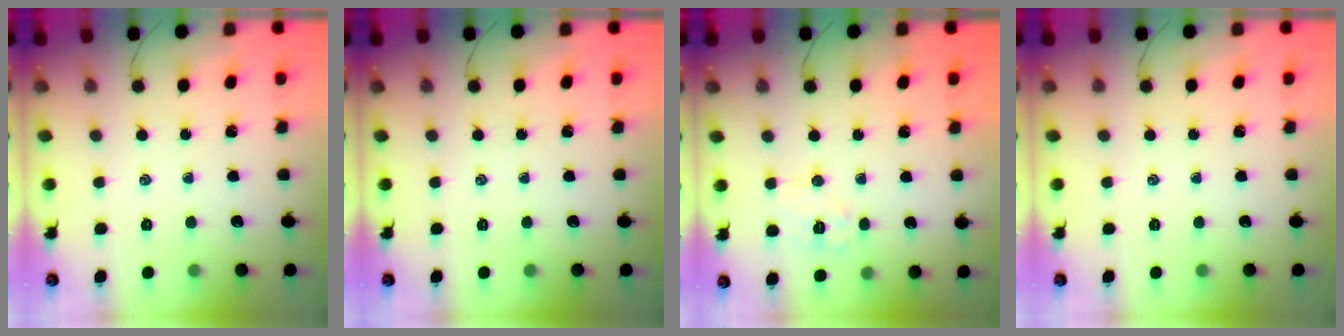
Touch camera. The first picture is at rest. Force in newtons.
{"total": 0.0}
{"total": 7.0, "press": 7.0, "slide": 0.6}
{"total": 0.0}